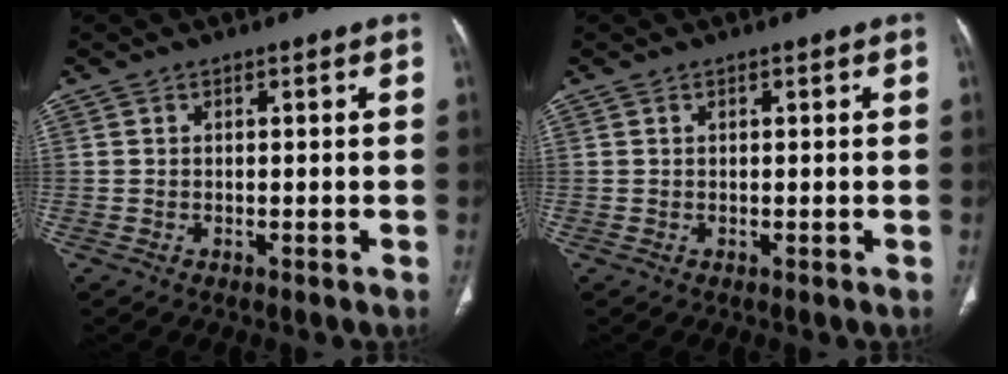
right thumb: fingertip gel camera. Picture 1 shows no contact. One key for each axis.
{"total": 0.0}